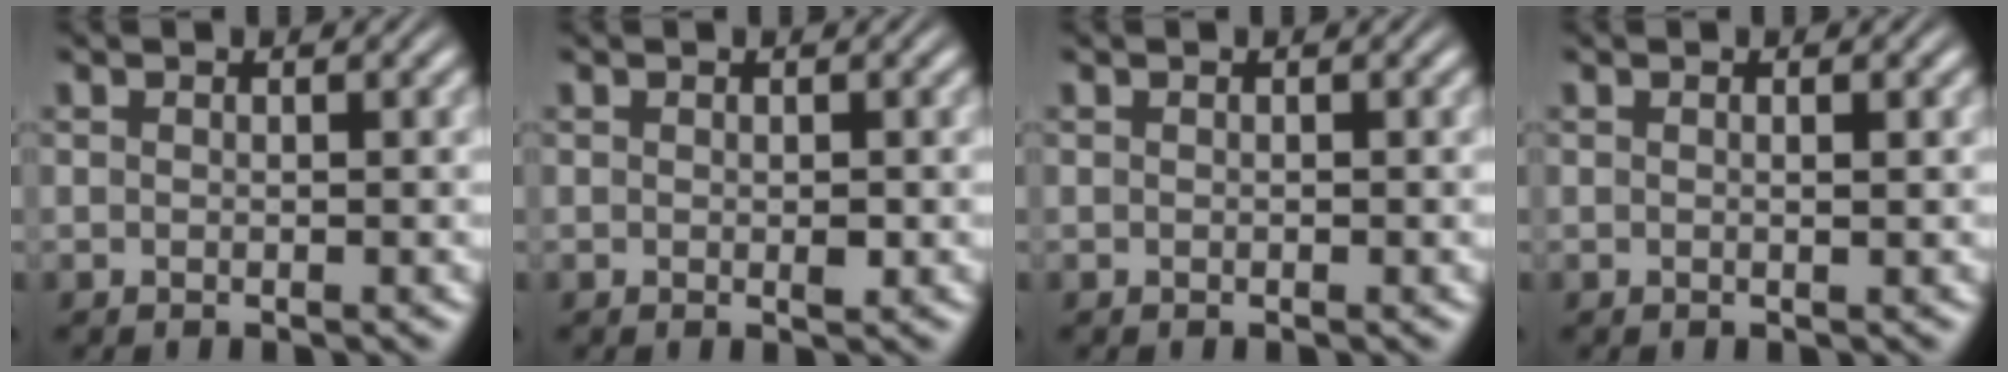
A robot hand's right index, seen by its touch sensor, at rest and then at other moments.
{"total": 0.6, "force": [-0.1, 0.3, 0.5], "torque": [-0.009, -0.004, -0.001]}
{"total": 0.0}
{"total": 0.5, "force": [0.1, -0.2, 0.5], "torque": [-0.006, 0.000, 0.001]}